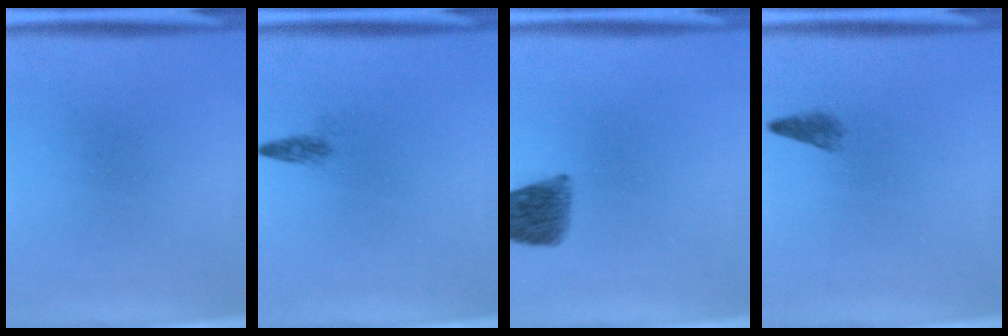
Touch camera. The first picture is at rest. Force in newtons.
{"total": 1.1}
{"total": 6.7}
{"total": 1.2}